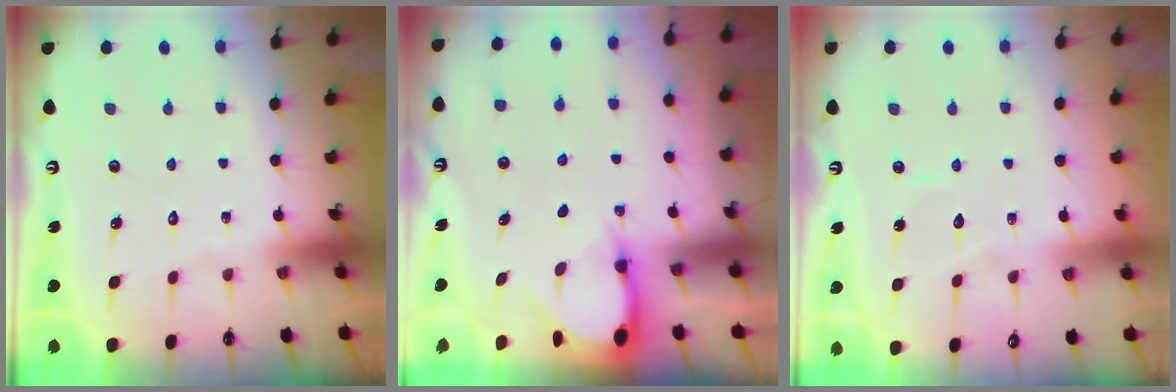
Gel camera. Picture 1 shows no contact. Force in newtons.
{"total": 3.1, "press": 3.1, "slide": 0.2}
{"total": 4.7, "press": 4.7, "slide": 0.3}